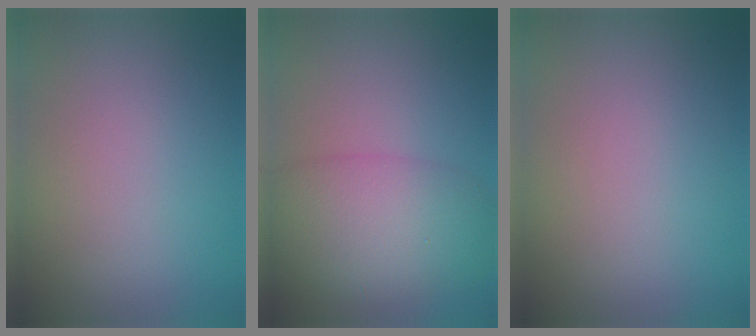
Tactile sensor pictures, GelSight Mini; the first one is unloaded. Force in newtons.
{"total": 7.5, "press": 7.5, "slide": 0.4}
{"total": 0.0}